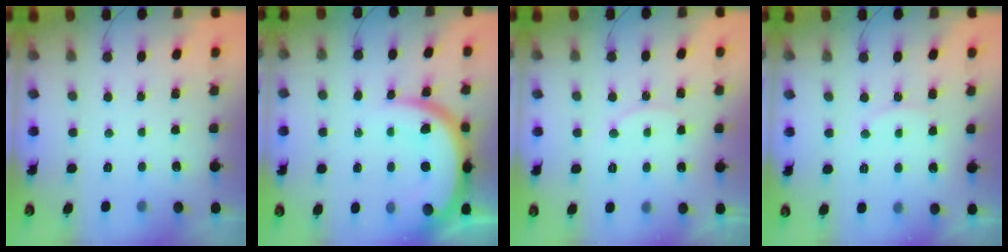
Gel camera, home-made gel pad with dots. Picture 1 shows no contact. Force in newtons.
{"total": 16.2, "press": 16.1, "slide": 1.7}
{"total": 7.7, "press": 7.7, "slide": 0.5}
{"total": 6.5, "press": 6.5, "slide": 0.2}